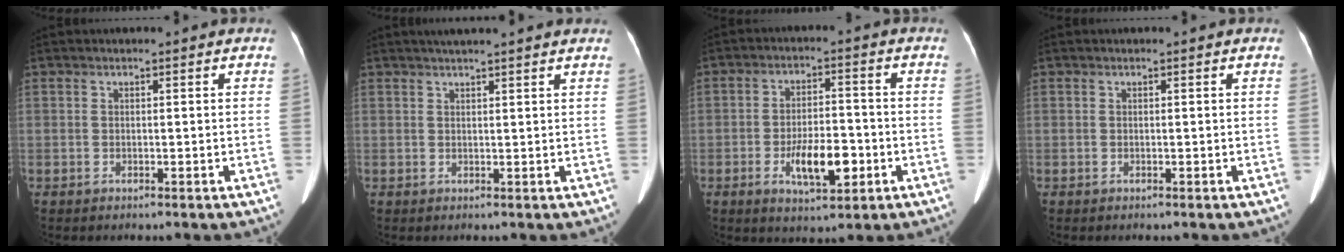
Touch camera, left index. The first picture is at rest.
{"total": 7.0, "force": [6.0, 0.0, 3.6], "torque": [-0.052, 0.029, 0.072]}
{"total": 8.2, "force": [-2.9, 3.1, 7.0], "torque": [-0.128, -0.001, -0.046]}
{"total": 0.0}